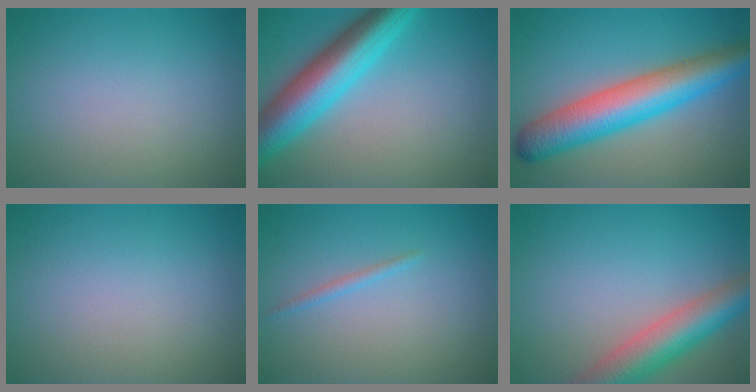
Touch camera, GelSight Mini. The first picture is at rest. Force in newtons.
{"total": 8.4, "press": 8.4, "slide": 0.2}
{"total": 8.5, "press": 8.4, "slide": 0.2}
{"total": 0.0}
{"total": 0.8, "press": 0.8, "slide": 0.1}
{"total": 6.7, "press": 6.7, "slide": 0.2}